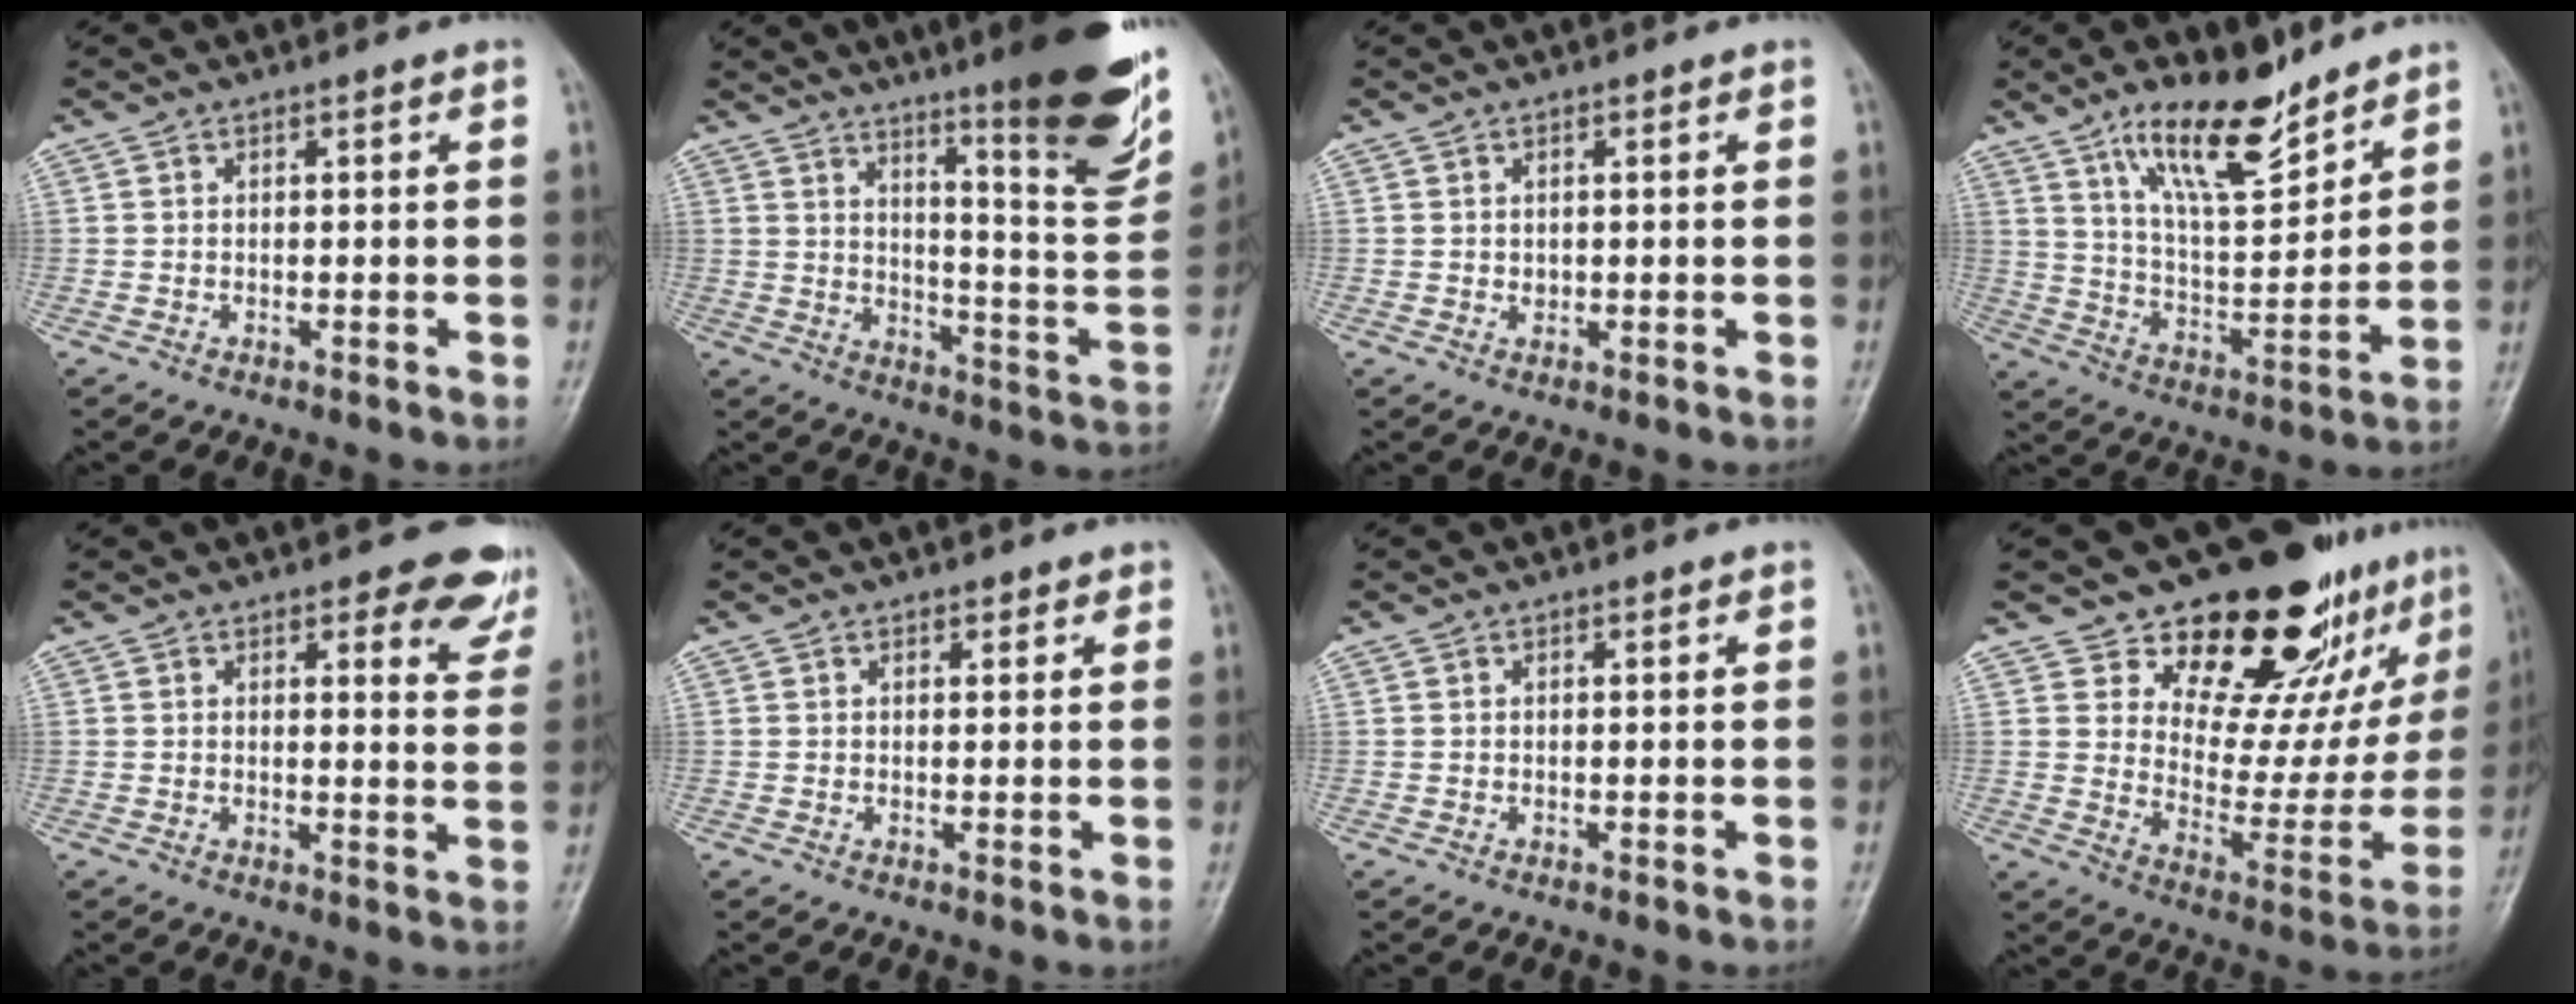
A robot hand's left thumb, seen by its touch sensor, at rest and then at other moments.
{"total": 22.5, "force": [14.5, 3.1, 16.9], "torque": [-0.207, -0.080, 0.206]}
{"total": 1.0, "force": [0.2, 0.8, 0.4], "torque": [-0.003, -0.001, 0.005]}
{"total": 15.0, "force": [10.7, 4.8, 9.4], "torque": [-0.136, -0.070, 0.196]}
{"total": 7.5, "force": [5.6, 3.1, 3.8], "torque": [-0.008, -0.034, 0.047]}
{"total": 1.2, "force": [0.8, 0.8, 0.4], "torque": [0.006, -0.004, 0.007]}
{"total": 0.0}
{"total": 23.5, "force": [16.4, 11.0, 12.7], "torque": [-0.116, -0.109, 0.233]}